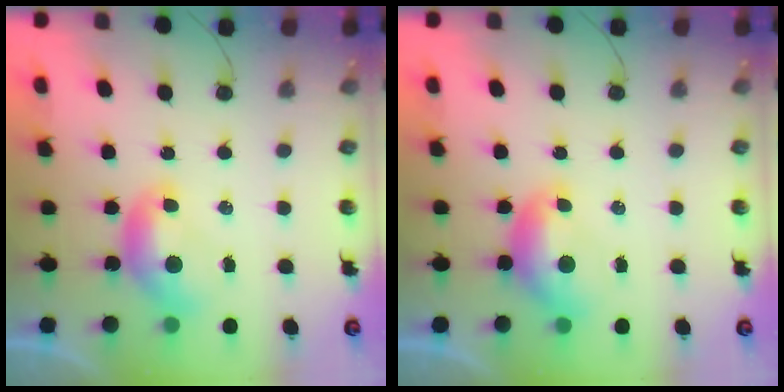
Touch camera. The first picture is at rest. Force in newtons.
{"total": 0.6, "press": 0.4, "slide": 0.4}